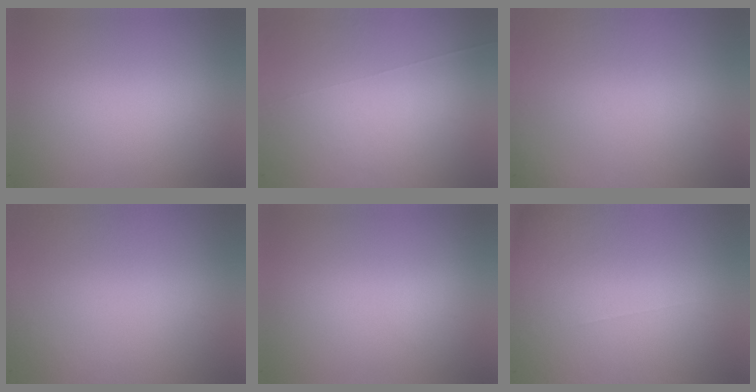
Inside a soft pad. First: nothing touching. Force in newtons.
{"total": 6.7}
{"total": 5.3}
{"total": 2.8}
{"total": 1.3}
{"total": 5.6}